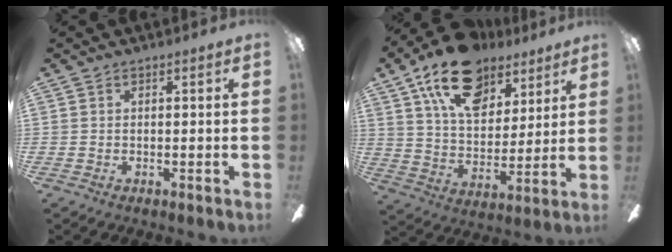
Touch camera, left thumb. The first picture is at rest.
{"total": 20.2, "force": [12.5, 11.3, 11.1], "torque": [-0.184, -0.054, 0.222]}